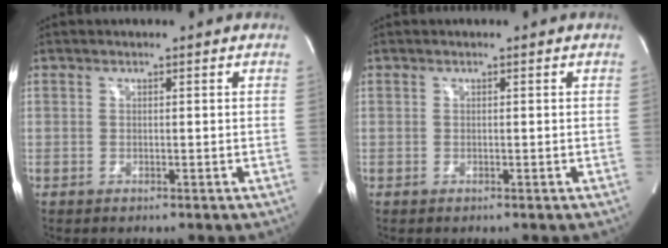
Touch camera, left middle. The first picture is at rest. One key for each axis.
{"total": 0.0}